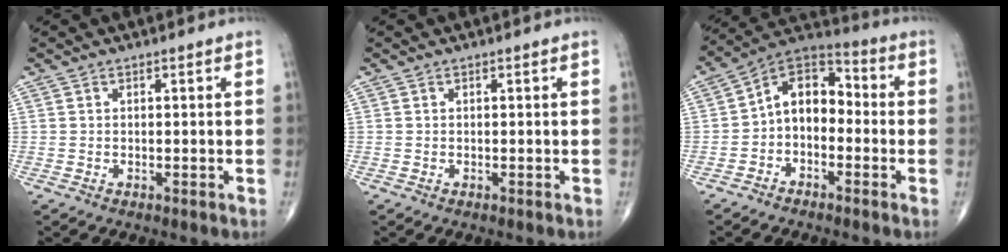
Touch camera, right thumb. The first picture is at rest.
{"total": 0.0}
{"total": 10.2, "force": [-1.6, 7.1, 7.2], "torque": [-0.085, 0.047, -0.047]}